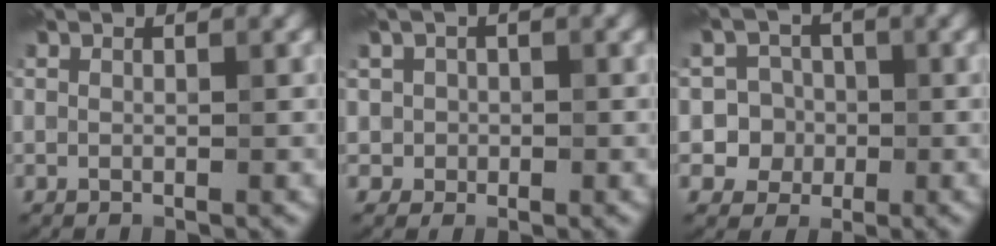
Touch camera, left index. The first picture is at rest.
{"total": 1.8, "force": [0.2, 1.8, 0.2], "torque": [0.011, 0.006, -0.002]}
{"total": 5.9, "force": [-1.1, 5.7, 0.9], "torque": [0.004, 0.024, -0.042]}